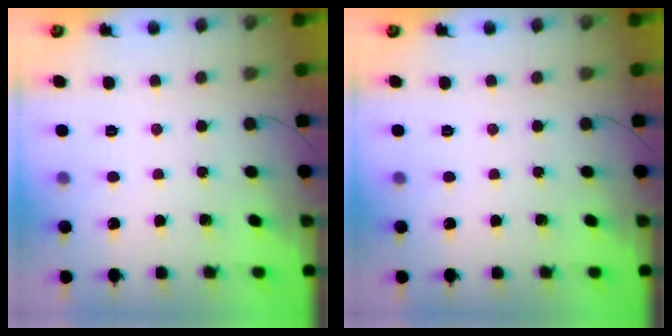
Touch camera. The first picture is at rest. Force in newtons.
{"total": 0.0}